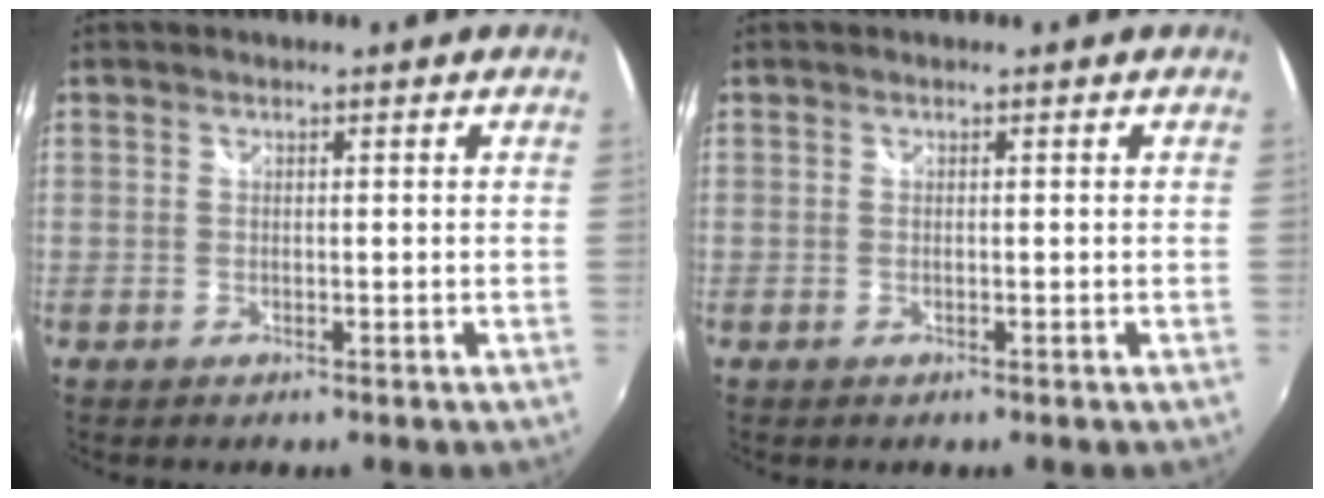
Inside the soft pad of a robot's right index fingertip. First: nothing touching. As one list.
[{"total": 0.0}]